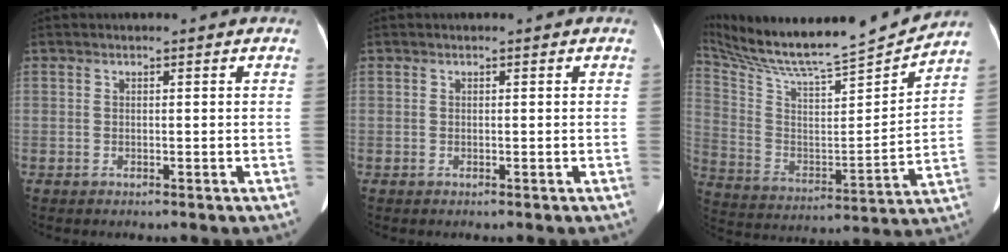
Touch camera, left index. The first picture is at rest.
{"total": 0.0}
{"total": 19.7, "force": [18.4, 0.0, 7.0], "torque": [-0.147, -0.041, 0.303]}